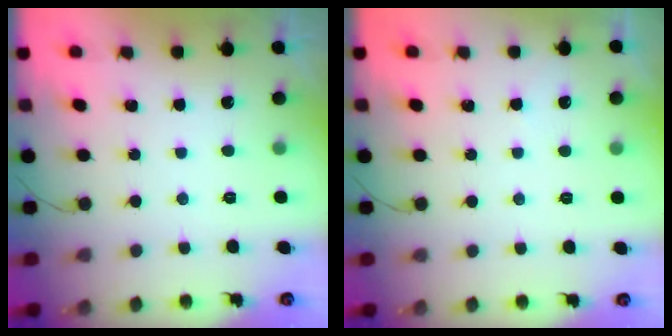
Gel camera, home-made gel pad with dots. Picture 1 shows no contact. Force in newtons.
{"total": 1.2, "press": 1.2, "slide": 0.3}